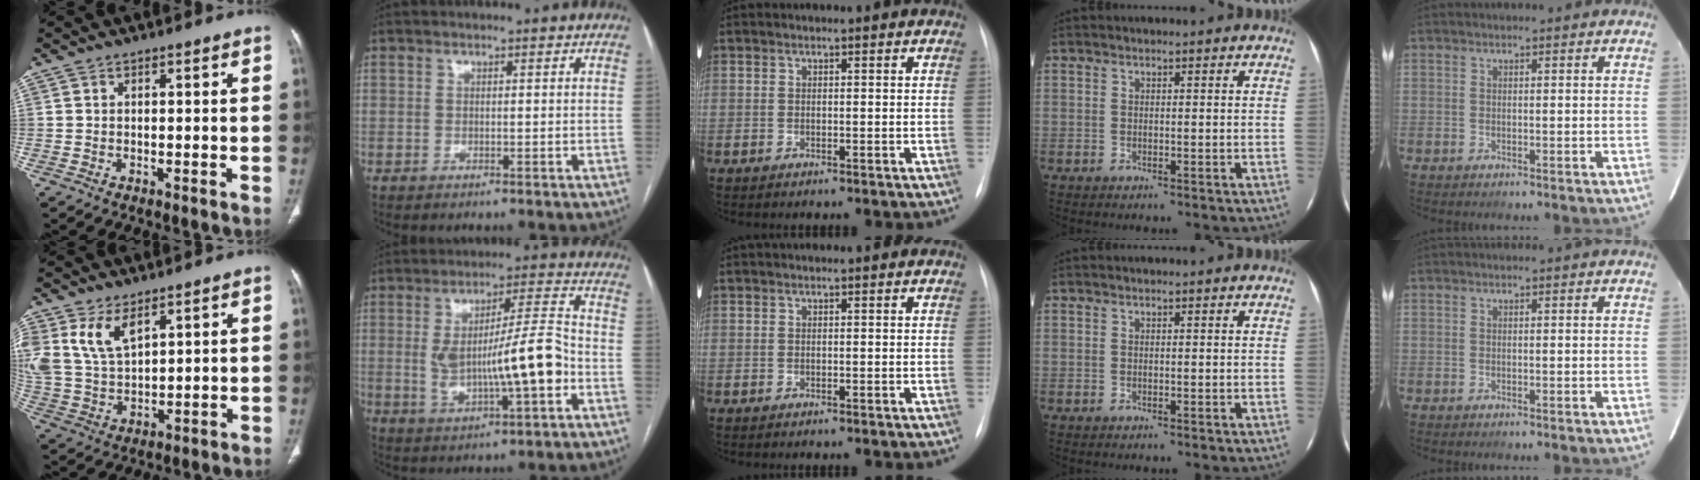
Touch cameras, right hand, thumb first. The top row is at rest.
{"thumb": {"total": 9.5, "force": [5.1, 5.1, 6.3], "torque": [-0.122, -0.013, 0.115]}, "index": {"total": 13.6, "force": [-2.0, 2.3, 13.2], "torque": [-0.234, 0.014, -0.025]}}